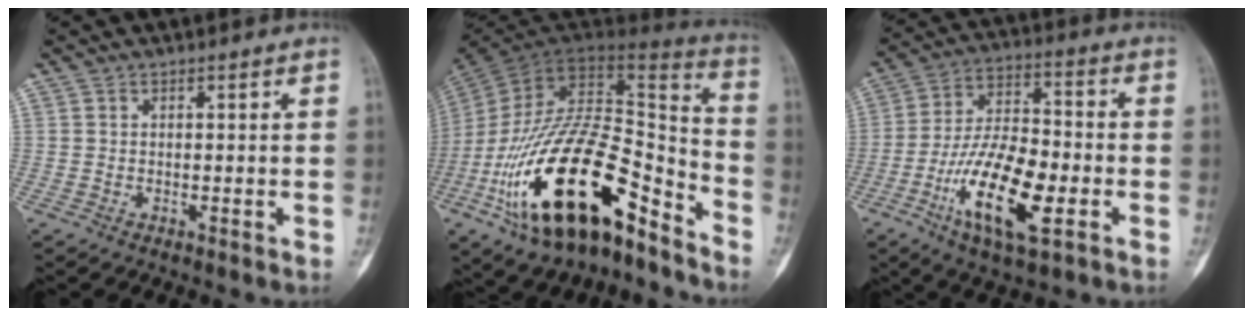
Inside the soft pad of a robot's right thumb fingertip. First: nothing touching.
{"total": 30.1, "force": [-15.5, 13.3, 22.1], "torque": [-0.400, 0.073, -0.259]}
{"total": 17.2, "force": [-5.7, 6.7, 14.8], "torque": [-0.271, 0.021, -0.098]}